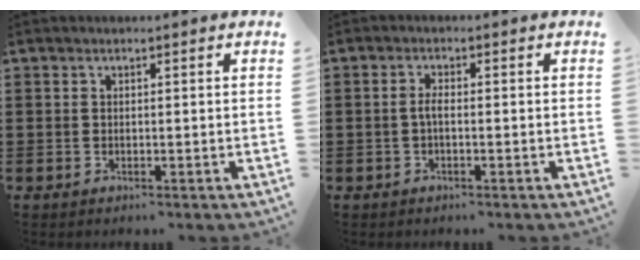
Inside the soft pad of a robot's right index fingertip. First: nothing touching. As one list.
[{"total": 1.9, "force": [-0.6, 0.5, 1.7], "torque": [-0.048, -0.004, -0.015]}]